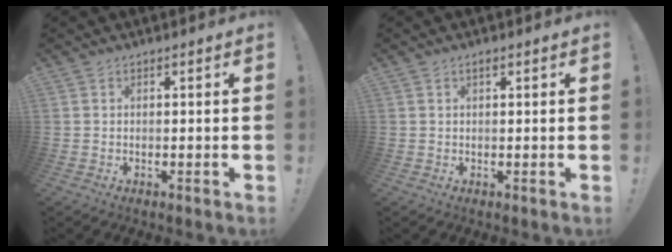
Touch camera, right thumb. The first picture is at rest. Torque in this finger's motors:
{"motor_torque": [-0.17, 0.07, 0.15, -0.06, -0.06]}